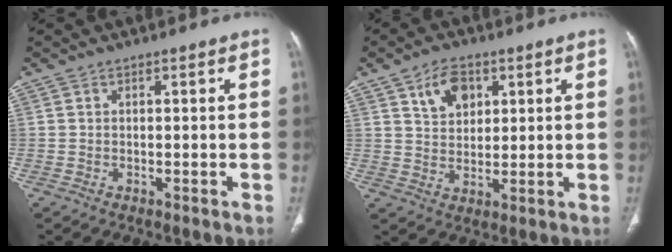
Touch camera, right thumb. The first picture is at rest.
{"total": 7.0, "force": [3.4, 4.6, 4.1], "torque": [-0.048, -0.016, 0.062]}